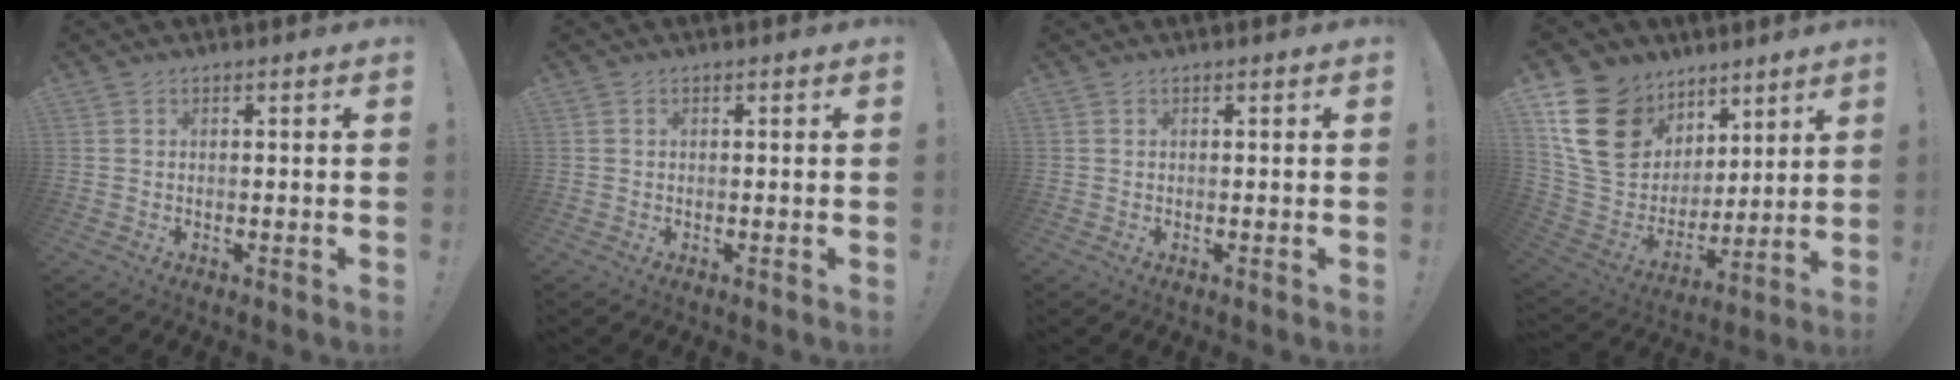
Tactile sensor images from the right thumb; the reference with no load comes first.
{"total": 0.0}
{"total": 0.0}
{"total": 20.2, "force": [9.6, 15.3, 8.9], "torque": [-0.142, -0.054, 0.203]}